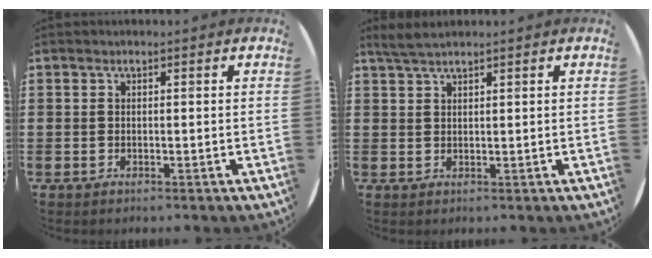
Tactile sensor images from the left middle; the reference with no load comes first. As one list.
[{"total": 2.2, "force": [2.0, 0.1, 1.0], "torque": [-0.023, 0.003, 0.037]}]